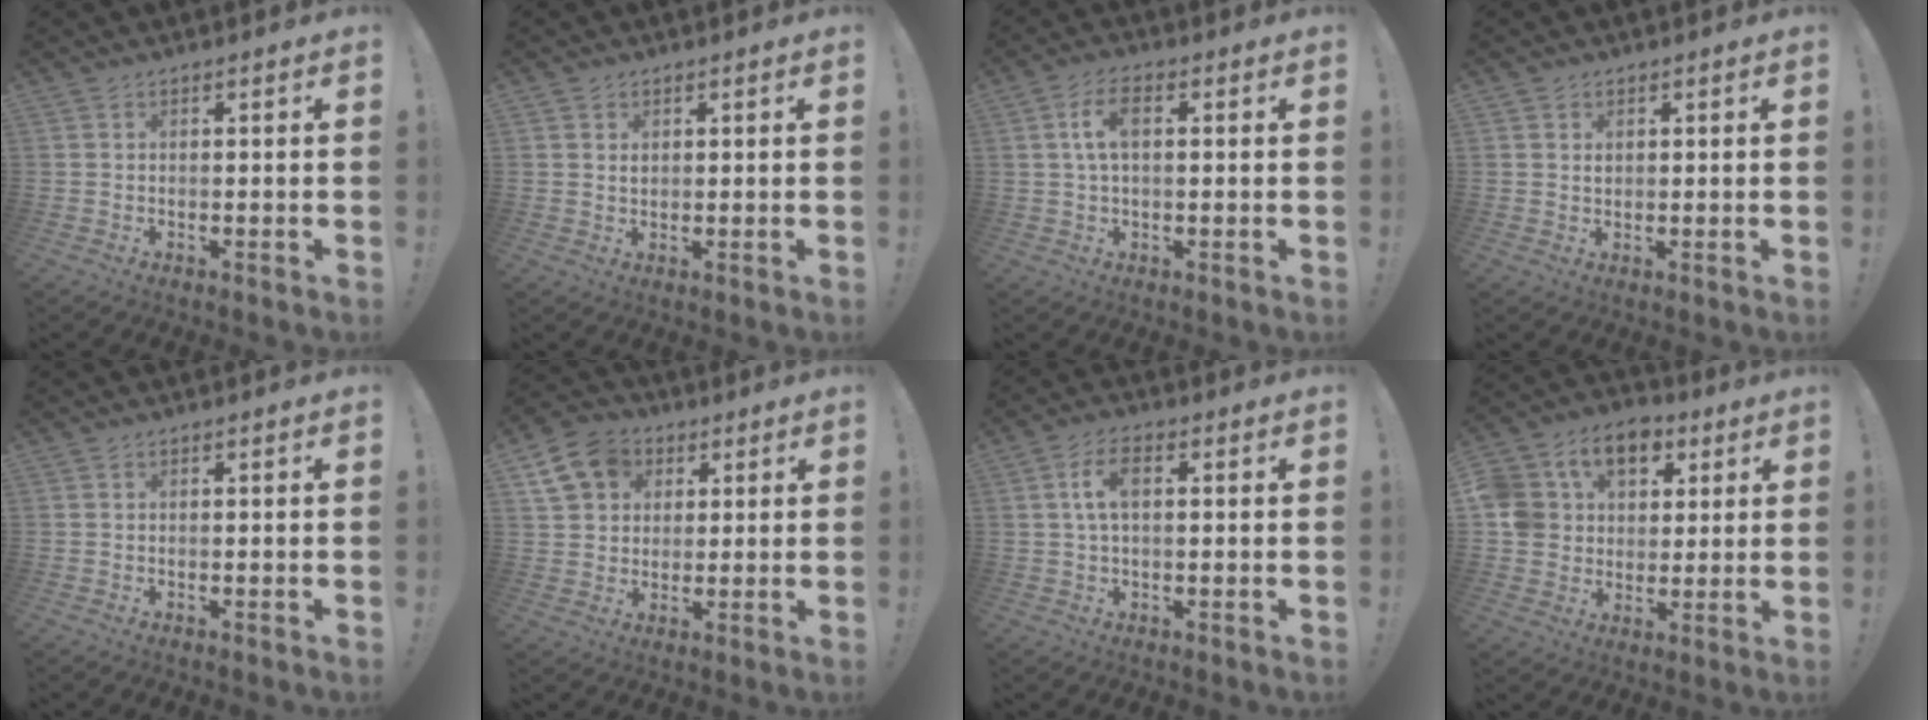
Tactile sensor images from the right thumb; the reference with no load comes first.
{"total": 1.5, "force": [0.9, 1.1, 0.3], "torque": [-0.006, -0.001, 0.018]}
{"total": 6.5, "force": [1.4, 3.2, 5.4], "torque": [-0.101, 0.004, 0.022]}
{"total": 1.4, "force": [0.8, 1.1, 0.3], "torque": [-0.006, 0.000, 0.015]}
{"total": 0.0}
{"total": 12.1, "force": [4.5, 10.0, 5.1], "torque": [-0.081, -0.009, 0.095]}
{"total": 6.1, "force": [1.3, 3.0, 5.1], "torque": [-0.095, 0.003, 0.020]}
{"total": 14.4, "force": [5.6, 11.2, 7.2], "torque": [-0.119, -0.019, 0.110]}